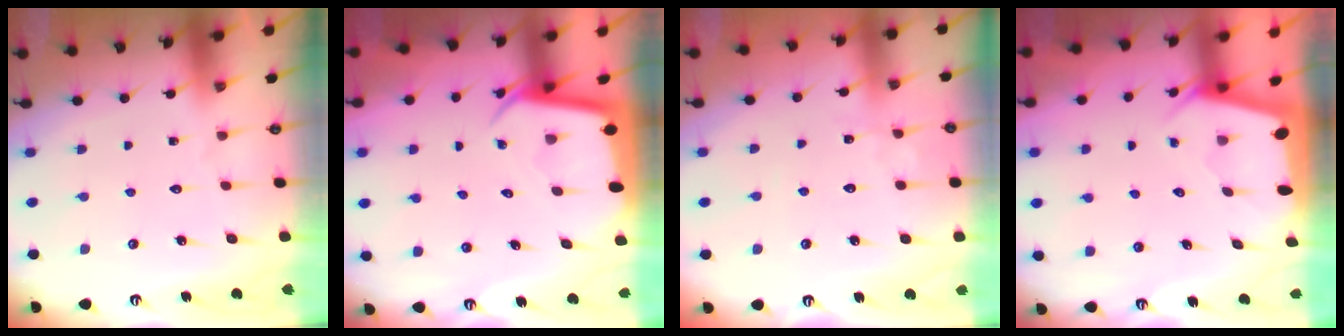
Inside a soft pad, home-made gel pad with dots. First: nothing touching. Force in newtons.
{"total": 3.6, "press": 3.6, "slide": 0.2}
{"total": 2.3, "press": 2.3, "slide": 0.3}
{"total": 1.9, "press": 1.9, "slide": 0.3}